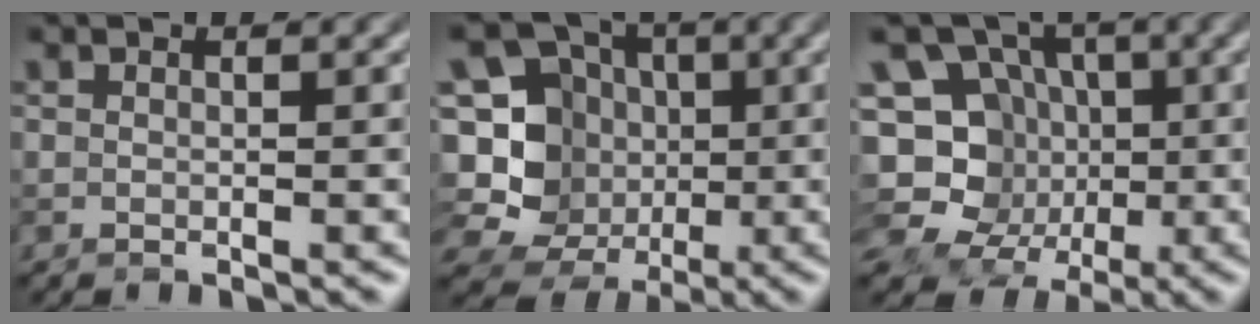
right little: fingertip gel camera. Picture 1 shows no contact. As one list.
[{"total": 11.8, "force": [-1.5, 10.9, 4.2], "torque": [-0.117, 0.026, -0.038]}, {"total": 10.9, "force": [-2.8, 9.6, 4.4], "torque": [-0.093, 0.010, -0.072]}]